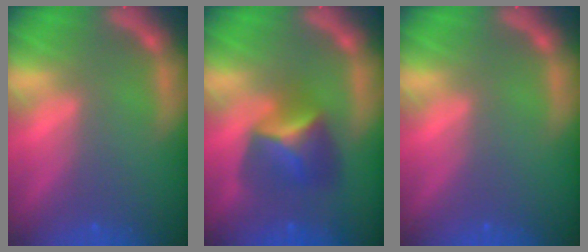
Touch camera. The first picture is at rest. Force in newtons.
{"total": 4.9}
{"total": 0.0}